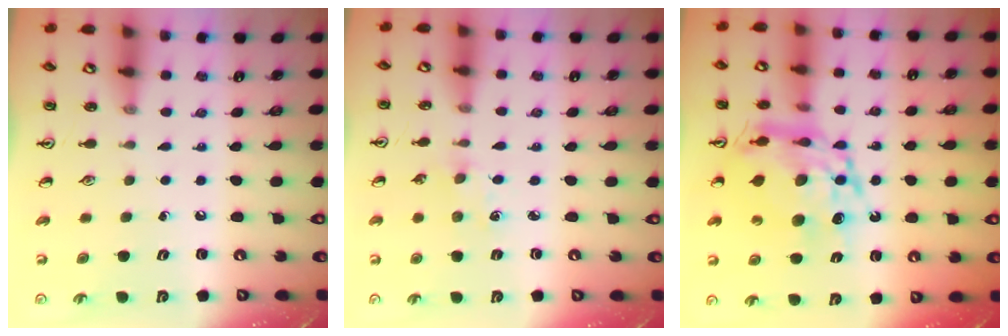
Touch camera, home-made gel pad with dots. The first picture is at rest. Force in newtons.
{"total": 3.7, "press": 3.7, "slide": 0.5}
{"total": 16.2, "press": 16.1, "slide": 1.4}